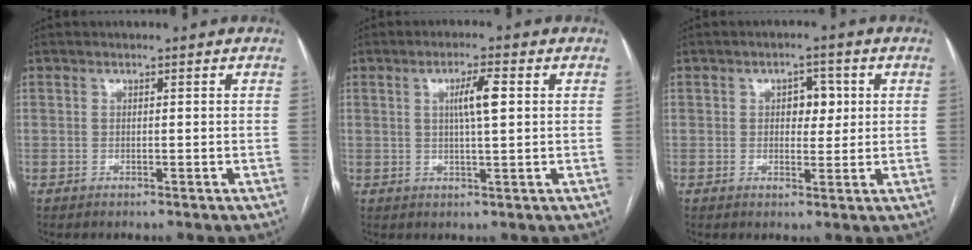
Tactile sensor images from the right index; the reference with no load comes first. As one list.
[{"total": 4.6, "force": [1.1, 0.2, 4.5], "torque": [-0.079, 0.002, 0.018]}, {"total": 3.8, "force": [0.8, 2.3, 3.0], "torque": [-0.038, 0.010, 0.013]}]